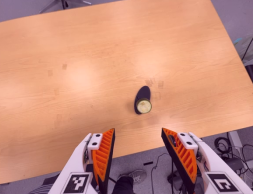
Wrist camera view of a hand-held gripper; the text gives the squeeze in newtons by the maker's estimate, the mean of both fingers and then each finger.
{"total": 0.0}